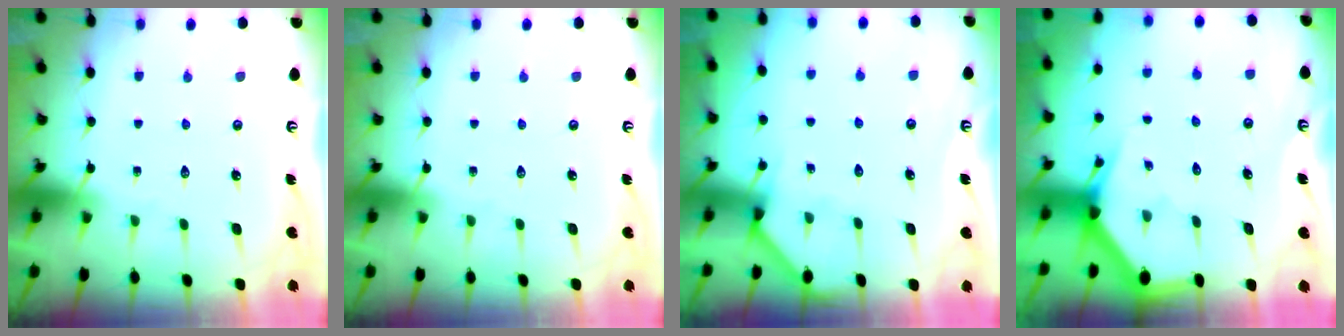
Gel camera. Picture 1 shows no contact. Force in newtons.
{"total": 0.0}
{"total": 3.0, "press": 3.0, "slide": 0.2}
{"total": 3.0, "press": 3.0, "slide": 0.1}